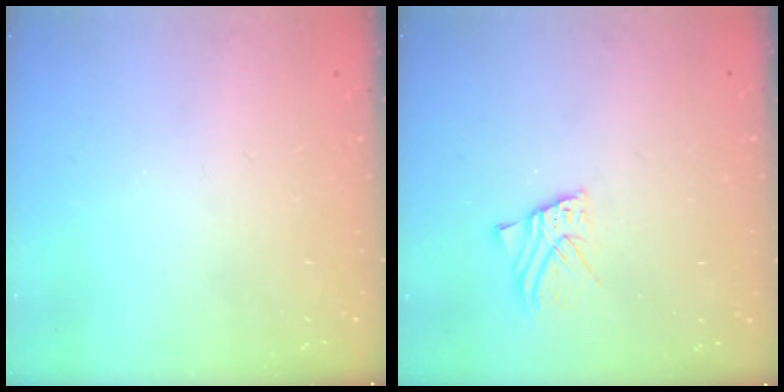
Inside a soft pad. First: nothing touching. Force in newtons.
{"total": 3.1, "press": 3.1, "slide": 0.1}